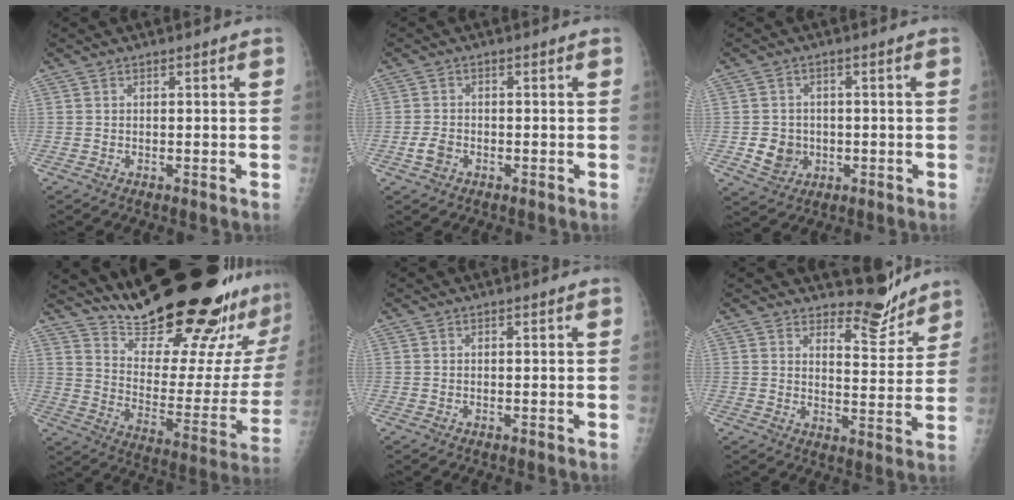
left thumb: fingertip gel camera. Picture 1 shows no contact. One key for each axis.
{"total": 2.7, "fx": -1.1, "fy": 1.9, "fz": 1.5, "tx": -0.025, "ty": 0.007, "tz": -0.020}
{"total": 5.5, "fx": -0.9, "fy": 5.0, "fz": 2.2, "tx": -0.015, "ty": 0.006, "tz": -0.008}
{"total": 31.4, "fx": 25.2, "fy": 6.4, "fz": 17.6, "tx": -0.241, "ty": -0.159, "tz": 0.356}
{"total": 0.0}
{"total": 6.6, "fx": 6.2, "fy": 1.8, "fz": 1.2, "tx": 0.008, "ty": -0.063, "tz": 0.096}